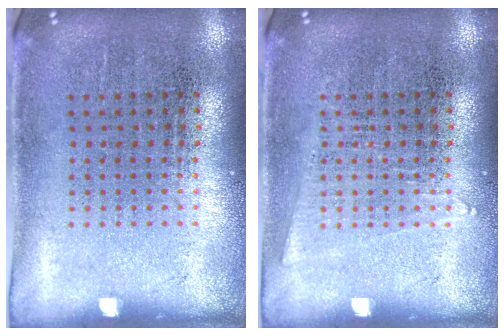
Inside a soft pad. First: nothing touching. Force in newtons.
{"total": 0.9, "press": 0.9, "slide": 0.3}